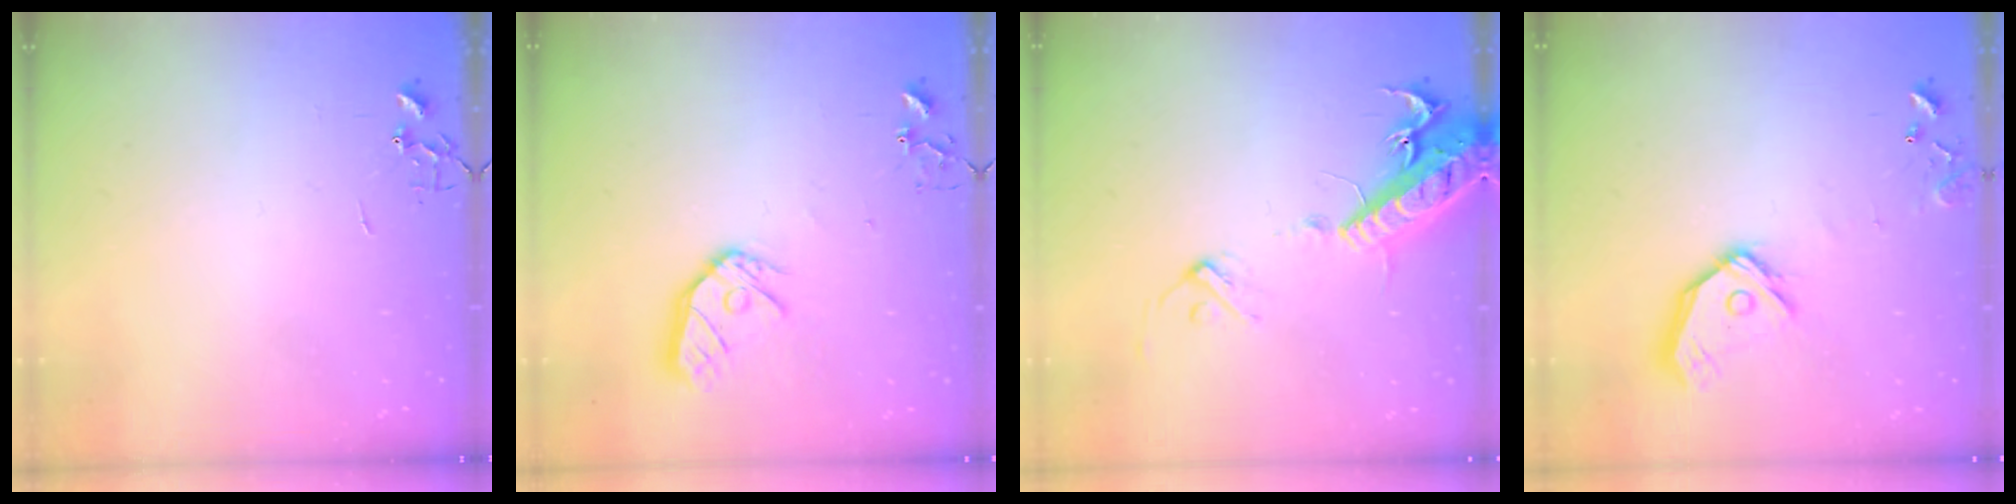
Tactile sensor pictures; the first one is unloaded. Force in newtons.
{"total": 11.3, "press": 11.2, "slide": 1.3}
{"total": 17.9, "press": 17.6, "slide": 3.5}
{"total": 14.2, "press": 14.0, "slide": 2.3}